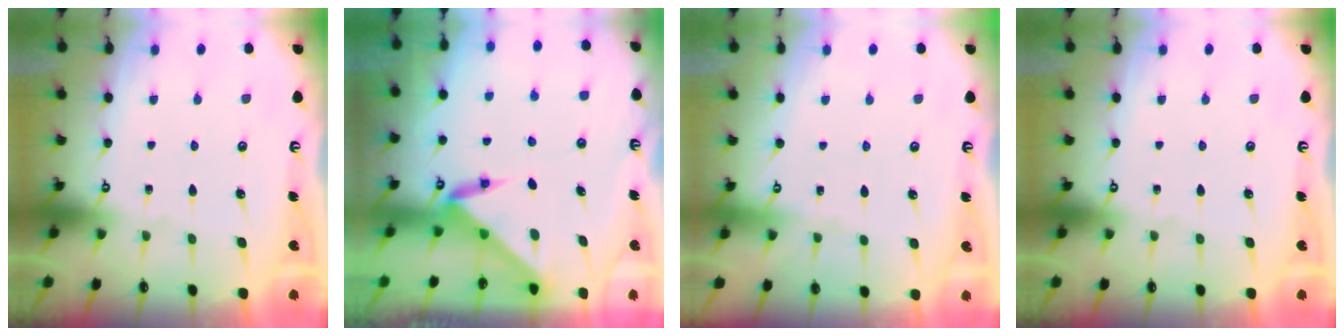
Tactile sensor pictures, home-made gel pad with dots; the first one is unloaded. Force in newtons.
{"total": 3.6, "press": 3.6, "slide": 0.2}
{"total": 0.8, "press": 0.7, "slide": 0.3}
{"total": 0.0}